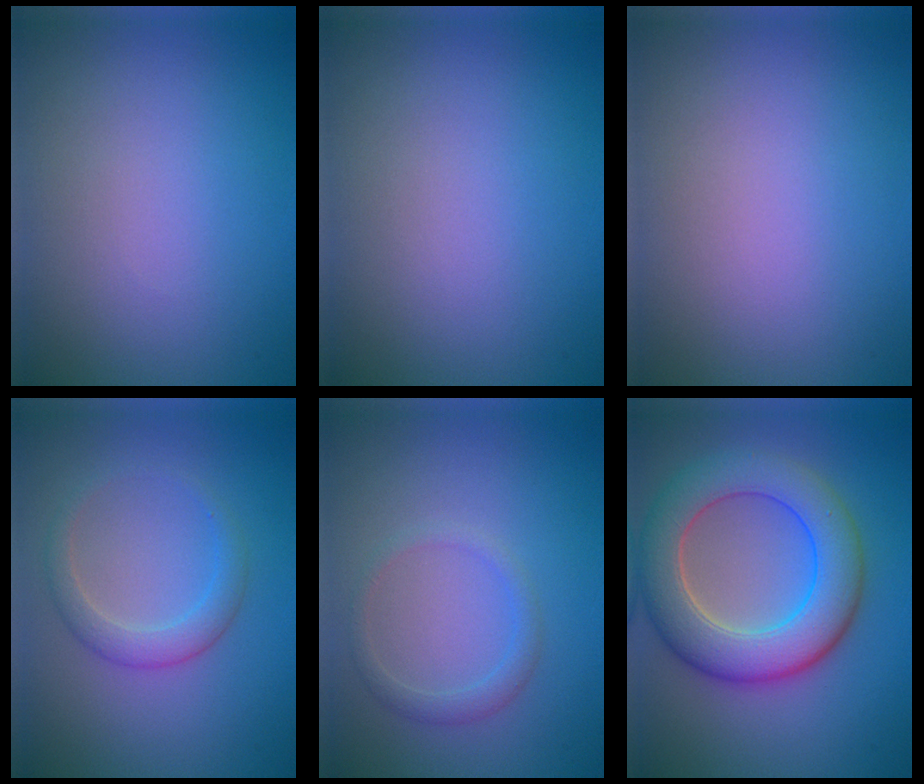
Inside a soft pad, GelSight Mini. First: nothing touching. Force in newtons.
{"total": 0.0}
{"total": 0.0}
{"total": 2.3, "press": 2.3, "slide": 0.1}
{"total": 1.5, "press": 1.5, "slide": 0.1}
{"total": 8.1, "press": 8.1, "slide": 0.6}